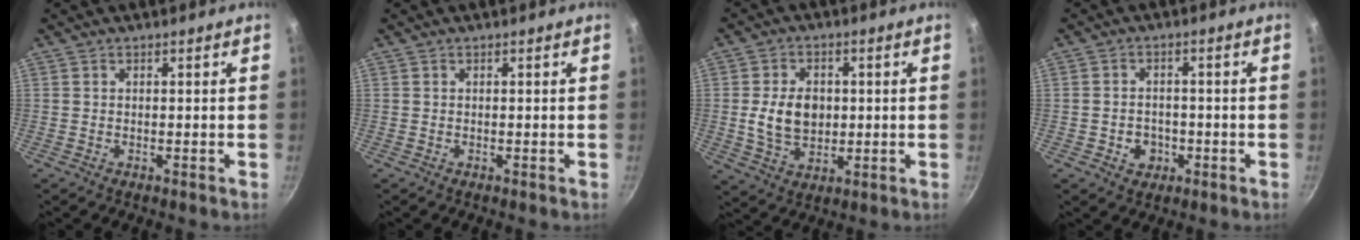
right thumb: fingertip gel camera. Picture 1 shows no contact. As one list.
[{"total": 0.0}, {"total": 9.4, "force": [0.4, 6.8, 6.4], "torque": [-0.095, -0.003, 0.011]}, {"total": 4.5, "force": [-1.5, 3.7, 2.1], "torque": [-0.019, 0.017, -0.017]}]